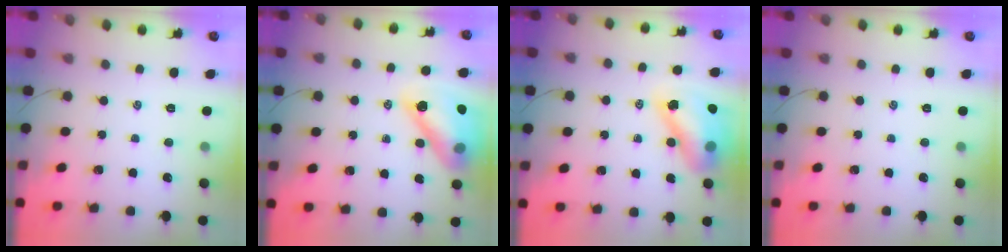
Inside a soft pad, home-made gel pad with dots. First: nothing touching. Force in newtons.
{"total": 17.7, "press": 17.1, "slide": 4.4}
{"total": 14.0, "press": 13.5, "slide": 3.7}
{"total": 0.0}